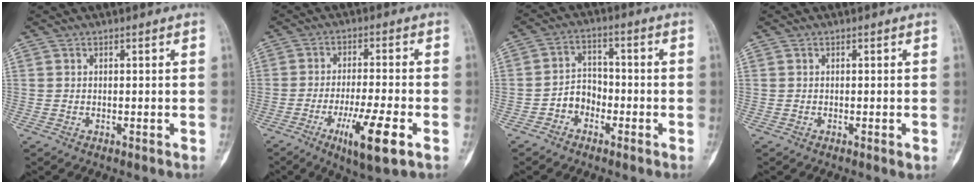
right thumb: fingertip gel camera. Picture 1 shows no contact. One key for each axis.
{"total": 11.0, "fx": -4.7, "fy": 1.7, "fz": 9.8, "tx": -0.180, "ty": 0.000, "tz": -0.075}
{"total": 5.1, "fx": -2.4, "fy": 4.0, "fz": 2.1, "tx": -0.011, "ty": 0.030, "tz": -0.053}
{"total": 0.7, "fx": -0.2, "fy": 0.1, "fz": 0.7, "tx": -0.011, "ty": -0.002, "tz": -0.002}